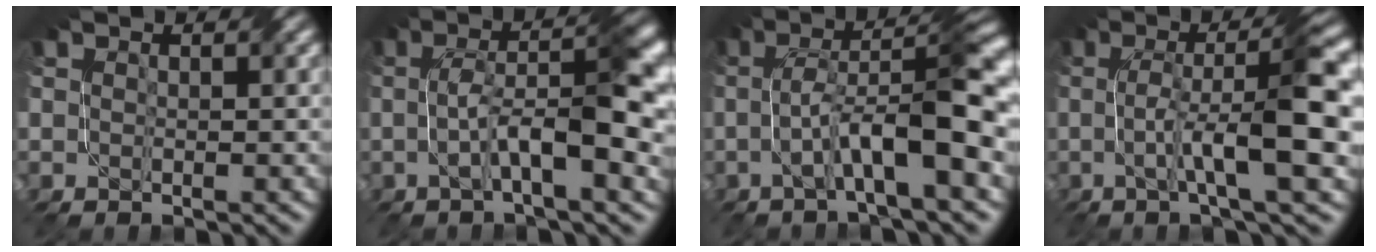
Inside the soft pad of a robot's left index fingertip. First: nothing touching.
{"total": 7.7, "force": [-0.7, 1.9, 7.5], "torque": [-0.125, 0.015, -0.014]}
{"total": 8.6, "force": [-1.4, 1.6, 8.3], "torque": [-0.133, 0.022, -0.029]}
{"total": 8.8, "force": [-0.2, 1.4, 8.7], "torque": [-0.139, 0.013, -0.005]}